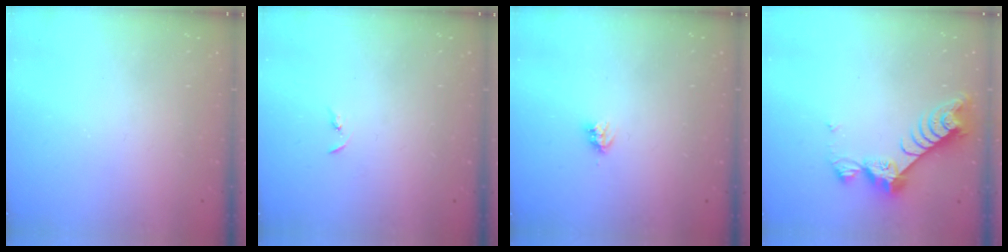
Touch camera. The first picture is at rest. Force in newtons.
{"total": 3.3, "press": 3.2, "slide": 0.4}
{"total": 3.6, "press": 3.6, "slide": 0.1}
{"total": 9.4, "press": 9.4, "slide": 0.9}